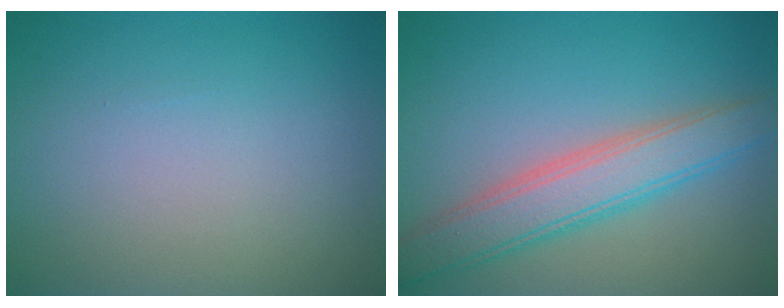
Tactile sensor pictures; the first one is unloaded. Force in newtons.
{"total": 5.1, "press": 5.1, "slide": 0.1}